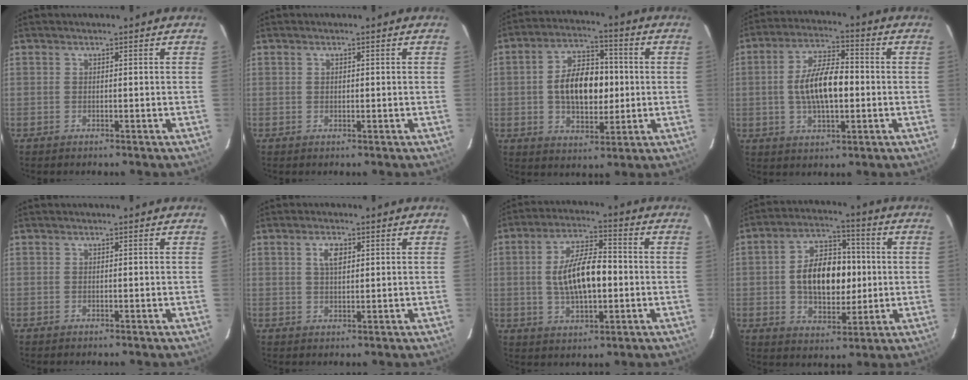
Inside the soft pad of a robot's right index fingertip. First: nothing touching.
{"total": 0.7, "force": [0.2, 0.5, 0.4], "torque": [-0.006, 0.002, 0.004]}
{"total": 12.4, "force": [-0.1, 7.4, 10.0], "torque": [-0.180, 0.024, 0.004]}
{"total": 11.4, "force": [-0.6, 4.8, 10.3], "torque": [-0.196, 0.008, -0.009]}
{"total": 0.0}
{"total": 3.2, "force": [1.2, 1.6, 2.5], "torque": [-0.046, 0.006, 0.023]}
{"total": 12.0, "force": [-0.6, 5.0, 10.8], "torque": [-0.205, 0.008, -0.005]}
{"total": 13.5, "force": [0.0, 8.5, 10.5], "torque": [-0.187, 0.028, 0.009]}